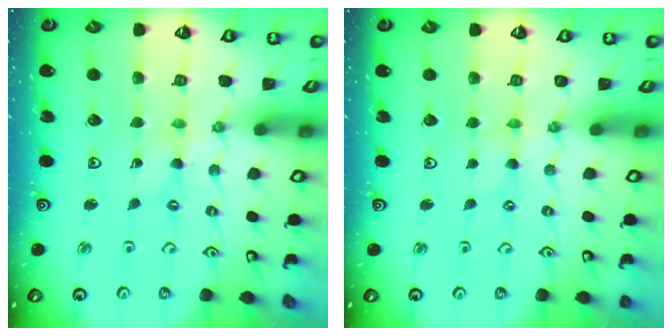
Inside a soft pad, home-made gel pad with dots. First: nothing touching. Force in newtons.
{"total": 1.3, "press": 1.3, "slide": 0.3}